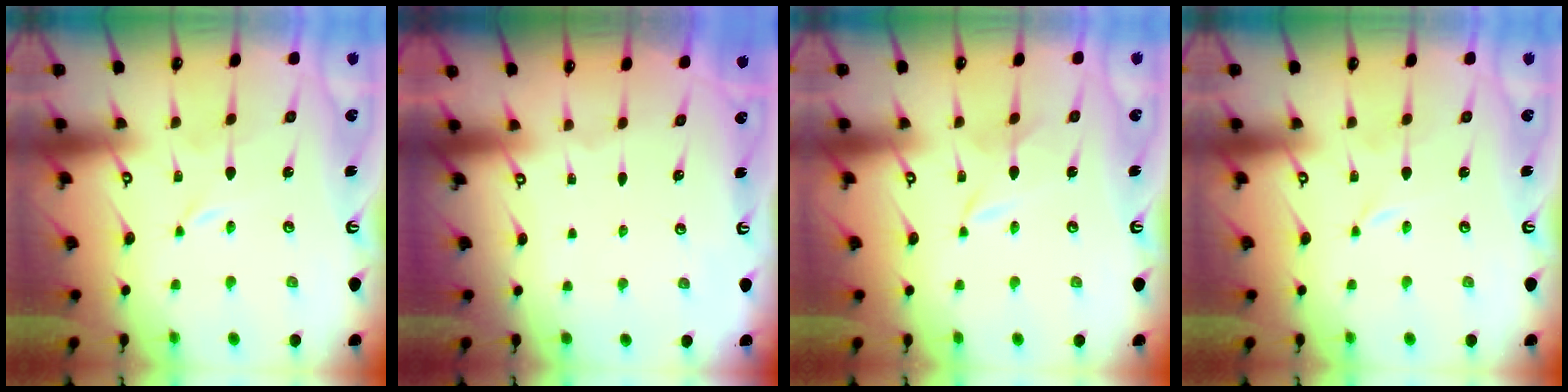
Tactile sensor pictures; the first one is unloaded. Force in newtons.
{"total": 0.0}
{"total": 3.0, "press": 3.0, "slide": 0.1}
{"total": 0.0}